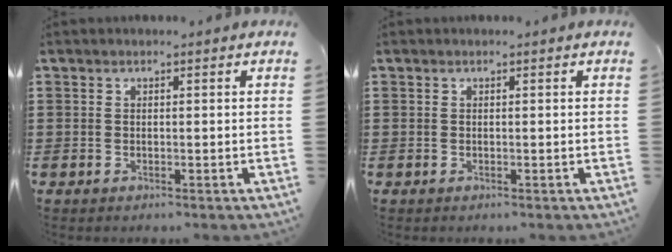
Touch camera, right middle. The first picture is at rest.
{"total": 0.0}